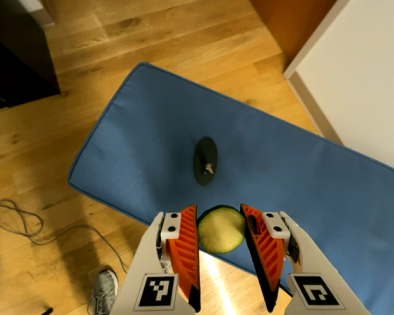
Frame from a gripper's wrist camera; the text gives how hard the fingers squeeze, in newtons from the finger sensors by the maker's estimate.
{"total": 8.4, "left": 8.2, "right": 8.7}